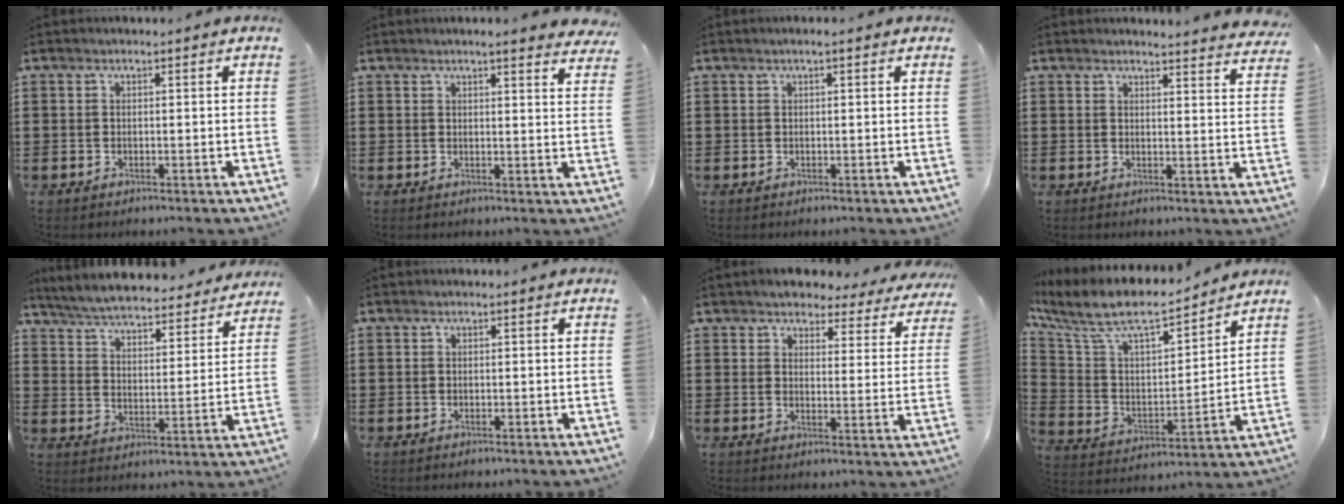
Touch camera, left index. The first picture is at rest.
{"total": 2.9, "force": [2.6, -0.5, 1.0], "torque": [-0.027, -0.006, 0.049]}
{"total": 0.9, "force": [0.3, 0.0, 0.8], "torque": [-0.014, 0.001, 0.006]}
{"total": 3.0, "force": [3.0, -0.5, 0.4], "torque": [-0.010, -0.017, 0.053]}
{"total": 6.0, "force": [5.9, -0.1, 1.2], "torque": [-0.051, -0.042, 0.100]}
{"total": 0.0}
{"total": 4.1, "force": [4.1, 0.5, 0.3], "torque": [-0.028, -0.022, 0.071]}
{"total": 9.3, "force": [7.6, 2.5, 4.8], "torque": [-0.129, -0.047, 0.127]}